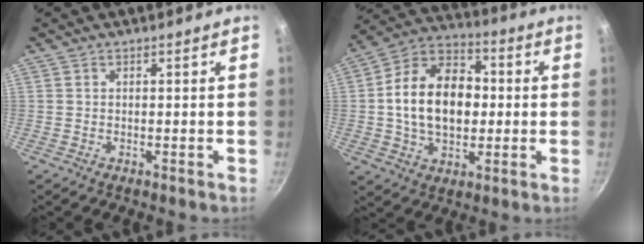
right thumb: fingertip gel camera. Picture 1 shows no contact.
{"total": 17.7, "force": [0.2, 12.2, 12.8], "torque": [-0.182, 0.028, -0.007]}